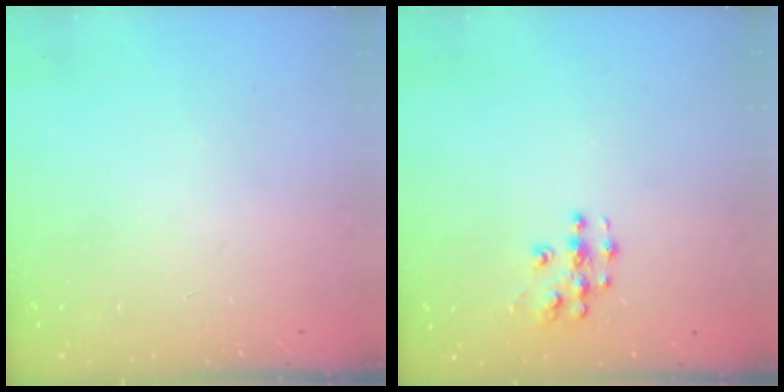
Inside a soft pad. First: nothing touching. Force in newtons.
{"total": 8.2, "press": 8.2, "slide": 0.4}